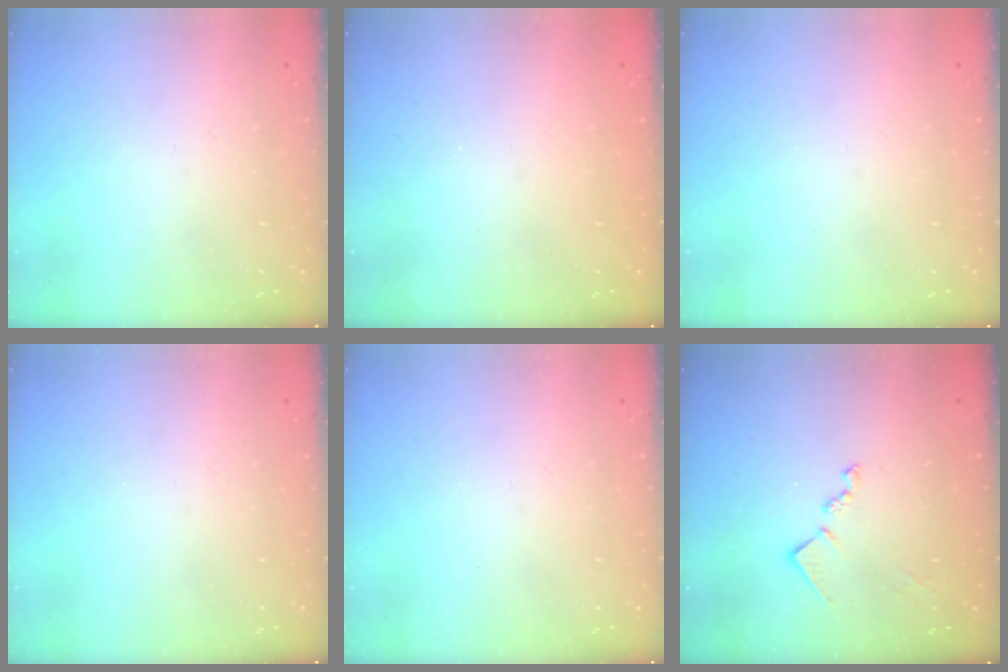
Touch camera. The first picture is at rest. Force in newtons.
{"total": 1.1, "press": 1.0, "slide": 0.1}
{"total": 0.0}
{"total": 0.0}
{"total": 0.0}
{"total": 10.0, "press": 10.0, "slide": 0.3}